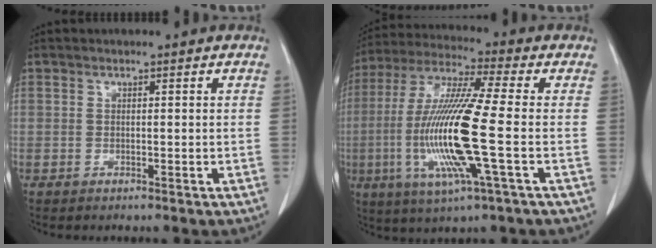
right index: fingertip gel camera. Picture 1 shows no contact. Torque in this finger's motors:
{"motor_torque": [2.14, 0.00, 0.70, 0.18]}